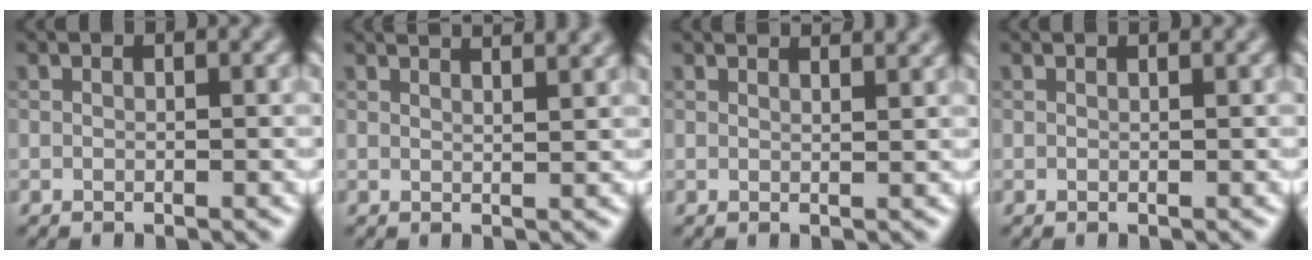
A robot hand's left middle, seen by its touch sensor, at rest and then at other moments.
{"total": 6.0, "force": [4.6, 2.2, 3.1], "torque": [-0.018, 0.046, 0.026]}
{"total": 3.9, "force": [3.3, 1.2, 1.7], "torque": [-0.001, 0.021, 0.016]}
{"total": 0.8, "force": [0.7, 0.2, 0.4], "torque": [-0.003, 0.000, 0.005]}